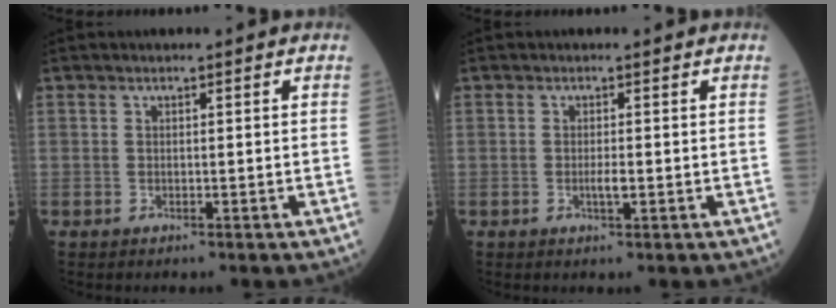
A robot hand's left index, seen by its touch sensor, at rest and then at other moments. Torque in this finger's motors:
{"motor_torque": [0.44, 0.25, 0.02, 0.01]}